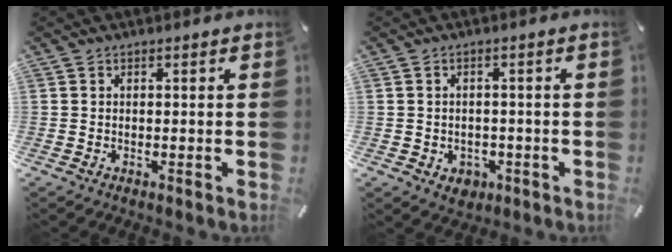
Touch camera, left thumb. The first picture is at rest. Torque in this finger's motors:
{"motor_torque": [0.00, 0.03, 0.00, 0.00, 0.00]}